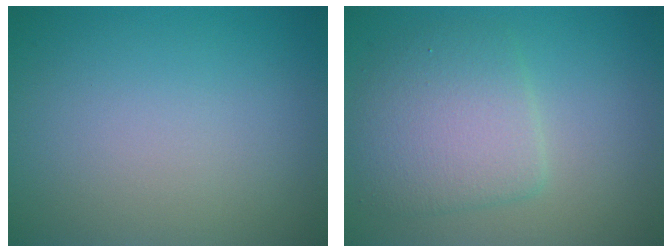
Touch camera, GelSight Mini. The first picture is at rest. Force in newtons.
{"total": 4.7, "press": 4.7, "slide": 0.1}